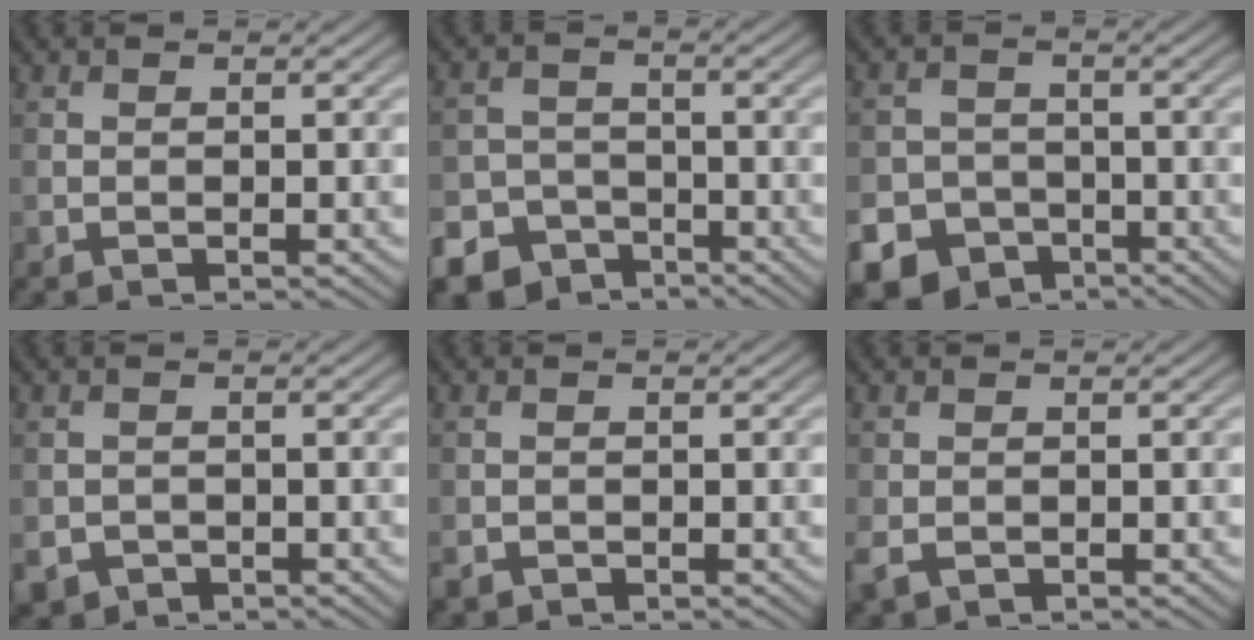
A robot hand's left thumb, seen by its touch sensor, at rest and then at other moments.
{"total": 9.4, "force": [-6.6, 6.4, 2.0], "torque": [-0.040, -0.028, -0.118]}
{"total": 11.5, "force": [-7.0, 8.8, 2.7], "torque": [-0.070, -0.049, -0.130]}
{"total": 2.8, "force": [-1.4, 2.3, 0.7], "torque": [-0.019, -0.013, -0.029]}
{"total": 1.2, "force": [-0.8, 0.8, 0.4], "torque": [-0.009, -0.005, -0.019]}
{"total": 2.2, "force": [-0.9, 1.6, 1.2], "torque": [-0.039, -0.012, -0.019]}